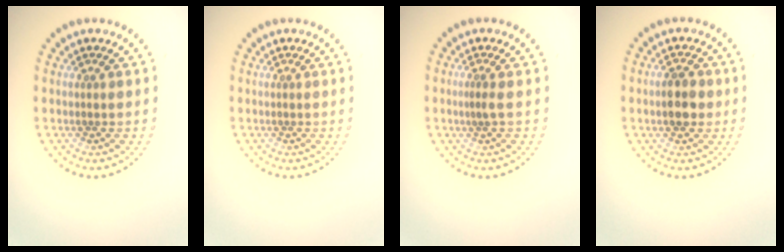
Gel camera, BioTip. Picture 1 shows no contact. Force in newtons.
{"total": 0.0}
{"total": 0.8, "press": 0.5, "slide": 0.7}
{"total": 2.8, "press": 2.8, "slide": 0.3}